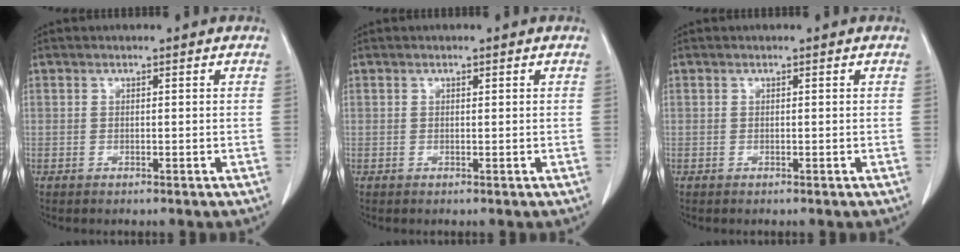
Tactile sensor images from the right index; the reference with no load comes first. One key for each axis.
{"total": 0.0}
{"total": 0.0}